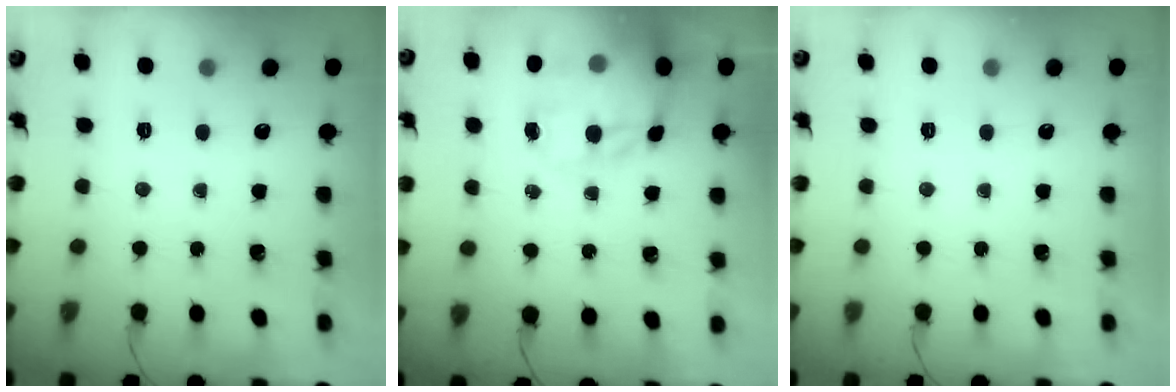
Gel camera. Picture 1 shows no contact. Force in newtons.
{"total": 16.2, "press": 15.6, "slide": 4.4}
{"total": 0.0}